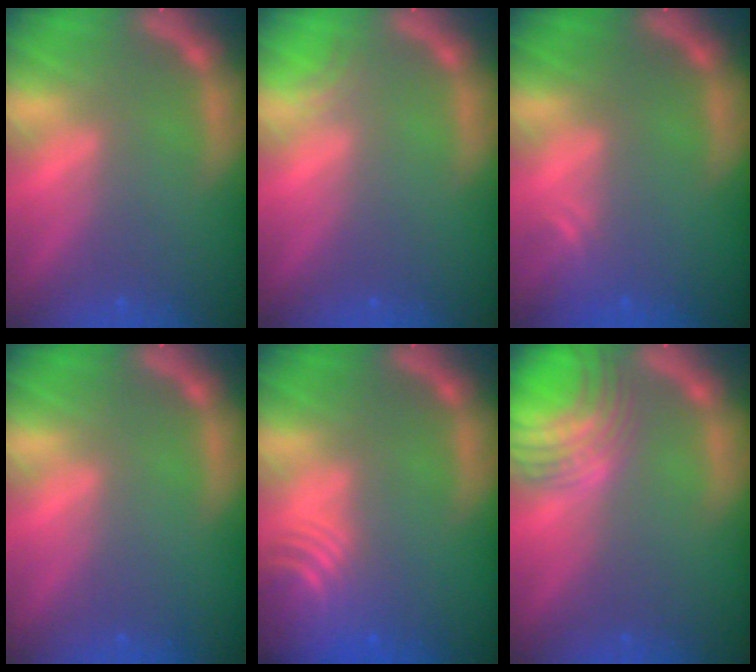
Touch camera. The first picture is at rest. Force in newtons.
{"total": 0.9}
{"total": 1.5}
{"total": 0.0}
{"total": 8.0}
{"total": 7.5}